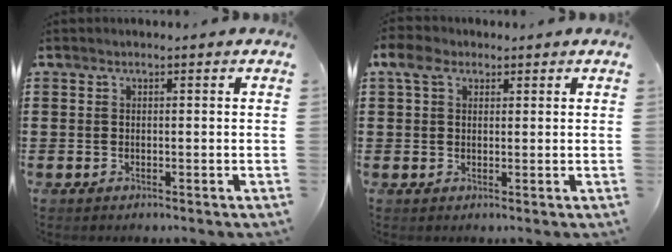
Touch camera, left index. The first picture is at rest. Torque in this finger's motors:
{"motor_torque": [1.10, -0.24, 0.10, 0.04]}